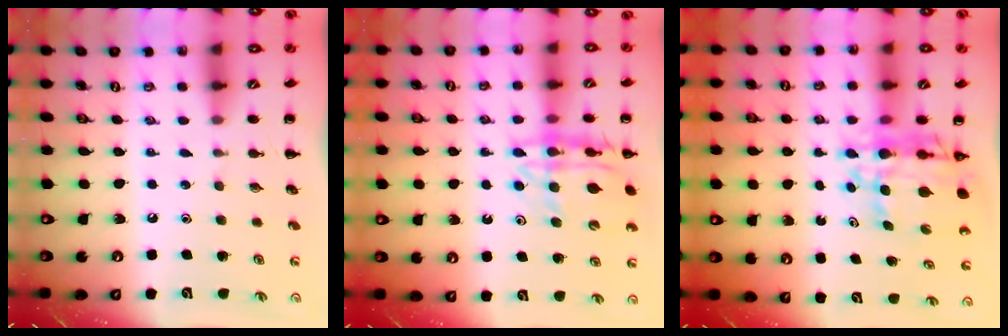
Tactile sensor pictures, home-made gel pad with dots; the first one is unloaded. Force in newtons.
{"total": 14.9, "press": 14.4, "slide": 3.5}
{"total": 10.8, "press": 10.2, "slide": 3.6}